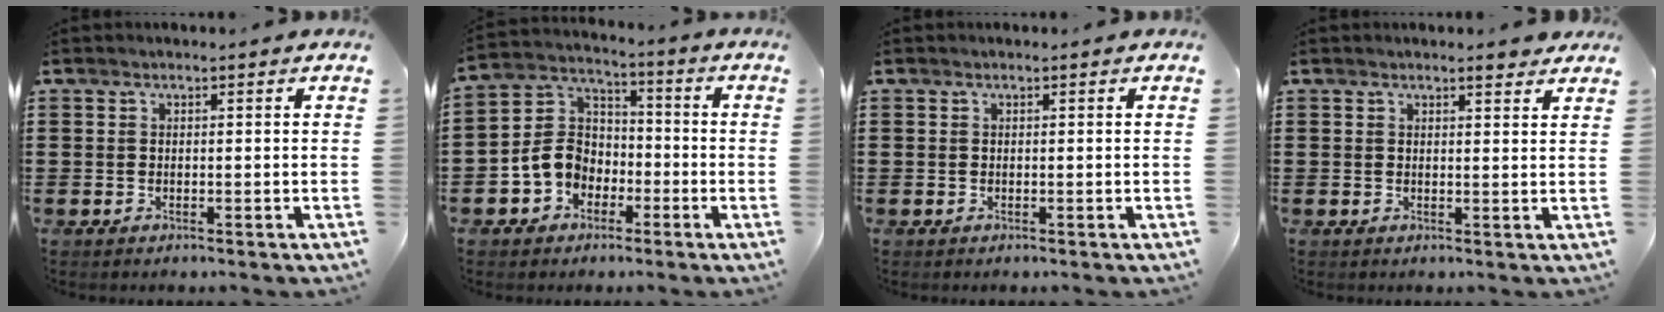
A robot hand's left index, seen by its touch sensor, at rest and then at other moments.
{"total": 7.4, "force": [-2.5, 6.2, 3.2], "torque": [-0.103, 0.010, -0.058]}
{"total": 0.0}
{"total": 2.3, "force": [2.0, 0.4, 0.9], "torque": [-0.012, 0.000, 0.036]}